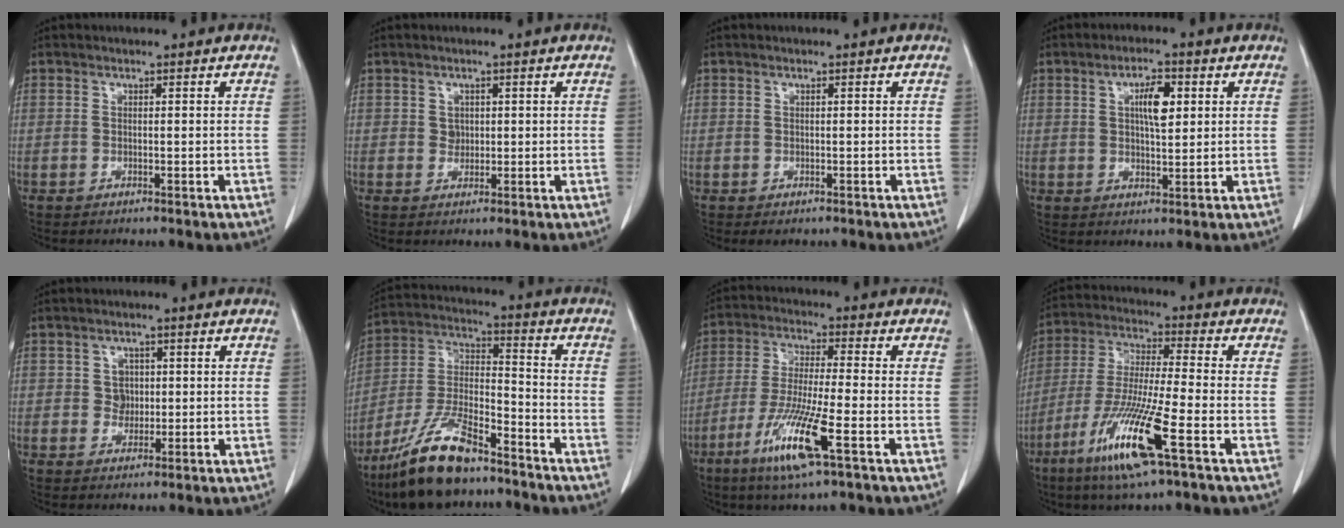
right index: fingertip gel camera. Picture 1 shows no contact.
{"total": 1.6, "force": [0.4, 1.4, 0.6], "torque": [-0.006, 0.002, 0.010]}
{"total": 1.1, "force": [-0.5, 0.9, 0.3], "torque": [-0.004, 0.003, -0.003]}
{"total": 5.5, "force": [1.6, 1.7, 5.0], "torque": [-0.087, 0.003, 0.028]}
{"total": 2.5, "force": [0.4, 2.3, 0.9], "torque": [-0.006, 0.005, 0.008]}
{"total": 15.1, "force": [-11.1, 3.8, 9.6], "torque": [-0.201, -0.008, -0.204]}
{"total": 11.6, "force": [-5.6, 0.3, 10.2], "torque": [-0.208, -0.026, -0.106]}
{"total": 14.4, "force": [-6.9, 0.1, 12.7], "torque": [-0.265, -0.030, -0.129]}